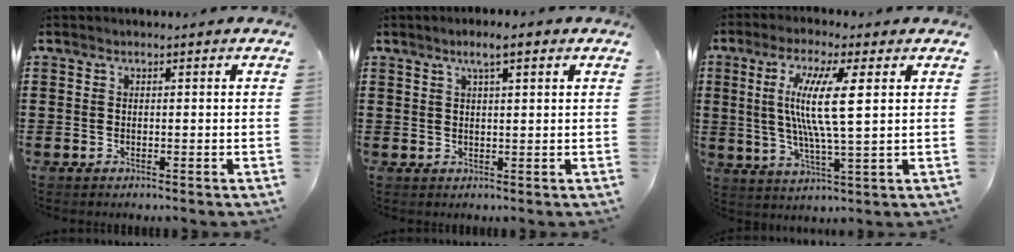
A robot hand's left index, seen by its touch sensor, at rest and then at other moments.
{"total": 3.6, "force": [2.0, 0.6, 2.9], "torque": [-0.061, 0.006, 0.034]}
{"total": 10.4, "force": [2.4, 1.2, 10.0], "torque": [-0.201, 0.000, 0.036]}